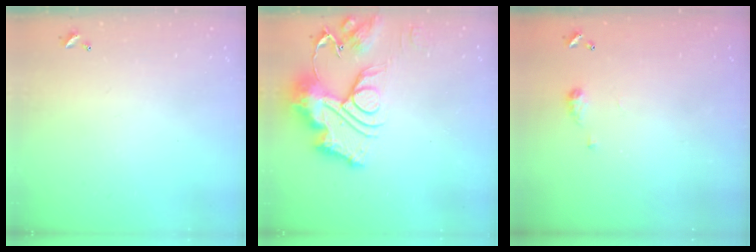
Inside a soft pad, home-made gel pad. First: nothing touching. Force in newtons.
{"total": 17.9, "press": 17.8, "slide": 1.9}
{"total": 4.8, "press": 4.7, "slide": 0.6}